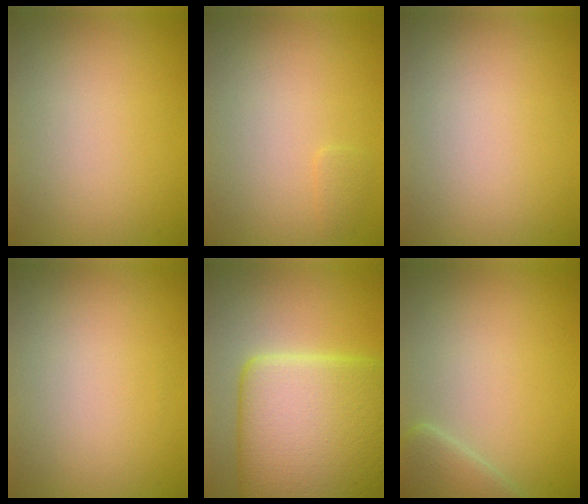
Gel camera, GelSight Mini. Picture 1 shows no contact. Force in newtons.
{"total": 0.6, "press": 0.6, "slide": 0.0}
{"total": 0.0}
{"total": 0.0}
{"total": 12.9, "press": 12.9, "slide": 0.7}
{"total": 2.6, "press": 2.6, "slide": 0.2}